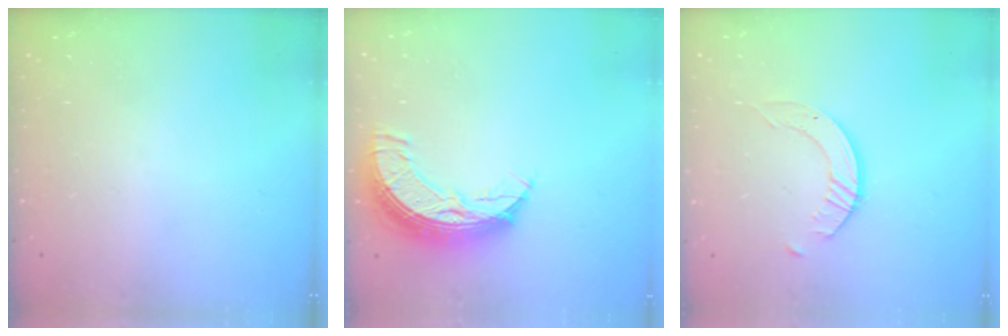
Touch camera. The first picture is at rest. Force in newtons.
{"total": 10.9, "press": 10.9, "slide": 0.9}
{"total": 2.5, "press": 2.5, "slide": 0.3}